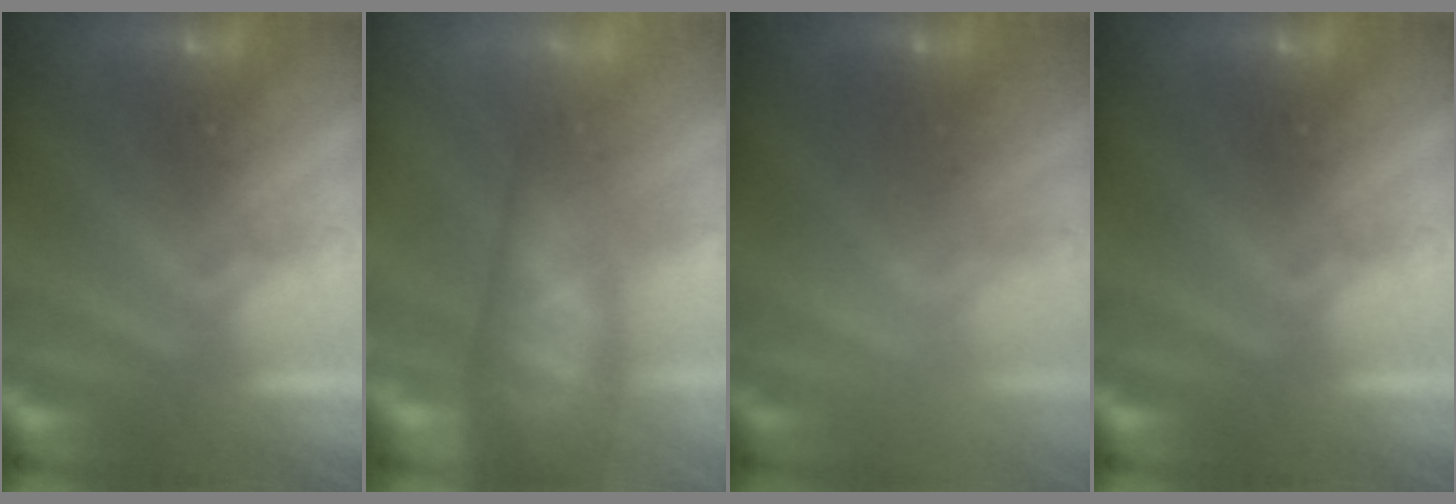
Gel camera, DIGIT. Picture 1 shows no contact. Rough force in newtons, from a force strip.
{"total": 10.9}
{"total": 2.1}
{"total": 0.0}